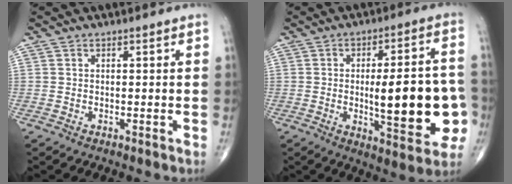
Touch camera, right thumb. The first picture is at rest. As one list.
[{"total": 19.3, "force": [-2.2, 6.3, 18.1], "torque": [-0.230, 0.011, -0.022]}]